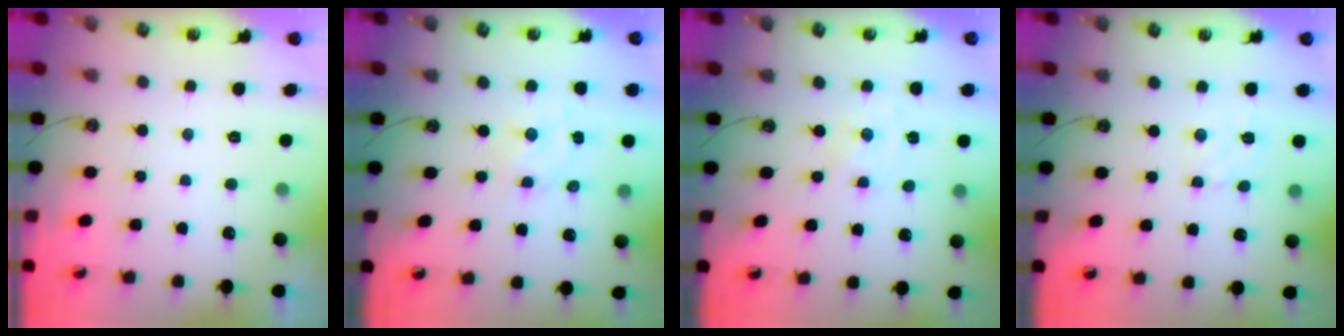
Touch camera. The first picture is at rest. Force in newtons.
{"total": 1.6, "press": 1.6, "slide": 0.2}
{"total": 0.0}
{"total": 2.2, "press": 2.1, "slide": 0.4}